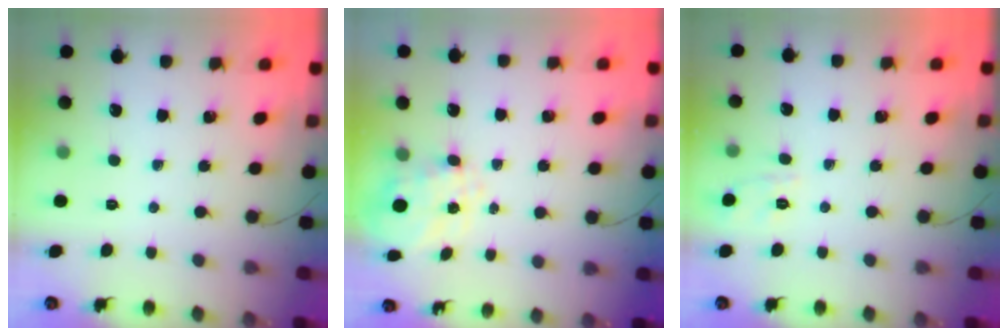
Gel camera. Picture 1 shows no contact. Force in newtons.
{"total": 8.0, "press": 8.0, "slide": 0.2}
{"total": 1.9, "press": 0.2, "slide": 1.9}